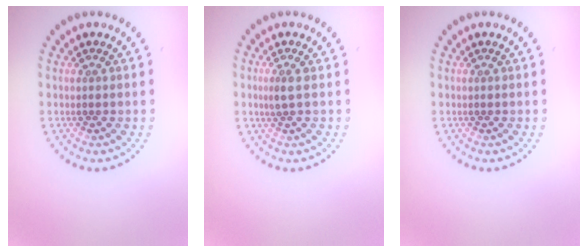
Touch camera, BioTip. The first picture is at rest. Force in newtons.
{"total": 1.4, "press": 1.2, "slide": 0.6}
{"total": 0.0}